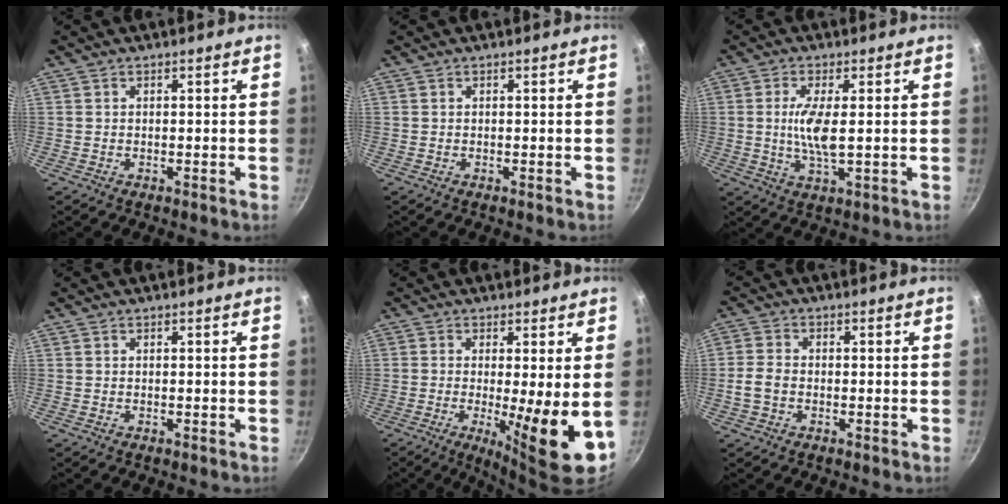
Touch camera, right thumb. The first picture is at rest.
{"total": 0.0}
{"total": 6.9, "force": [0.5, 2.0, 6.6], "torque": [-0.140, -0.006, 0.010]}
{"total": 0.0}
{"total": 10.6, "force": [-1.3, 1.4, 10.4], "torque": [-0.161, -0.016, -0.015]}
{"total": 4.2, "force": [-0.9, 3.1, 2.7], "torque": [-0.054, 0.014, -0.023]}